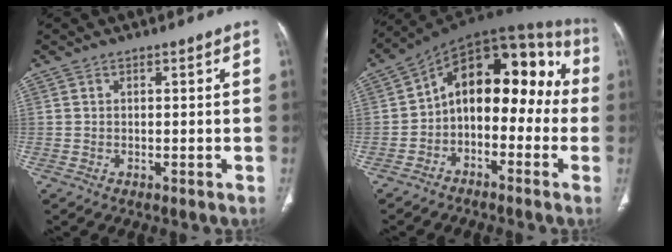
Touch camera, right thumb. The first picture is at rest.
{"total": 17.1, "force": [-1.4, 10.4, 13.5], "torque": [-0.146, 0.076, -0.037]}